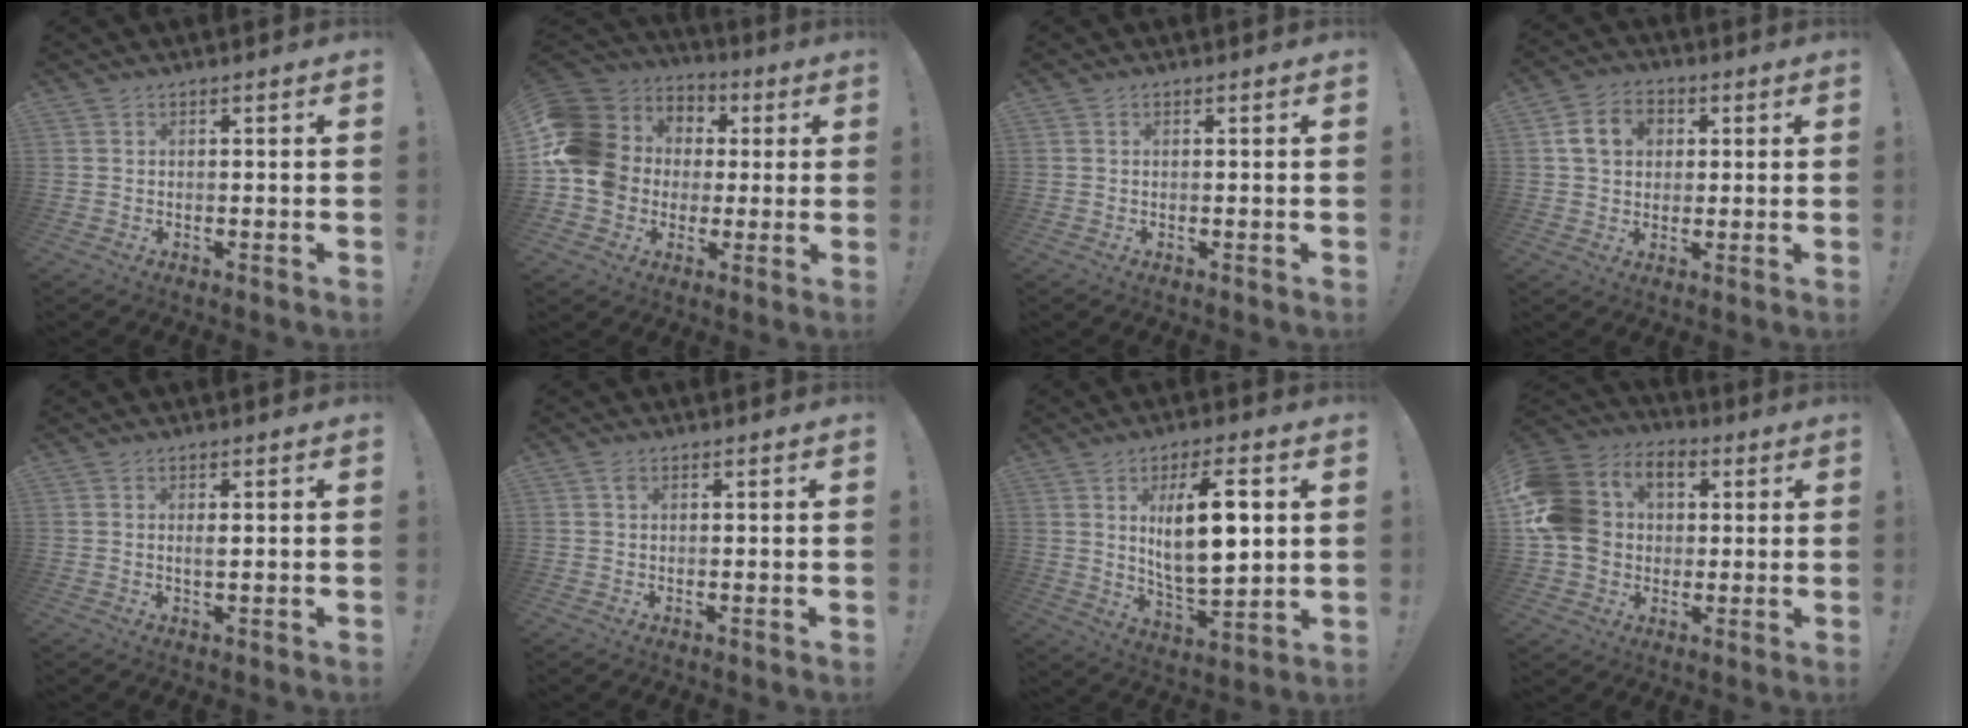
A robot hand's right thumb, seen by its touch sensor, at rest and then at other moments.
{"total": 16.0, "force": [0.3, 14.4, 6.9], "torque": [-0.129, 0.006, 0.026]}
{"total": 0.0}
{"total": 9.7, "force": [2.6, 7.7, 5.4], "torque": [-0.077, 0.008, 0.051]}
{"total": 1.6, "force": [0.2, 0.5, 1.5], "torque": [-0.027, -0.002, 0.004]}
{"total": 0.8, "force": [0.3, 0.5, 0.6], "torque": [-0.007, 0.000, 0.003]}
{"total": 15.2, "force": [3.8, 5.4, 13.7], "torque": [-0.233, -0.011, 0.054]}
{"total": 15.0, "force": [1.7, 13.1, 7.2], "torque": [-0.140, 0.002, 0.038]}